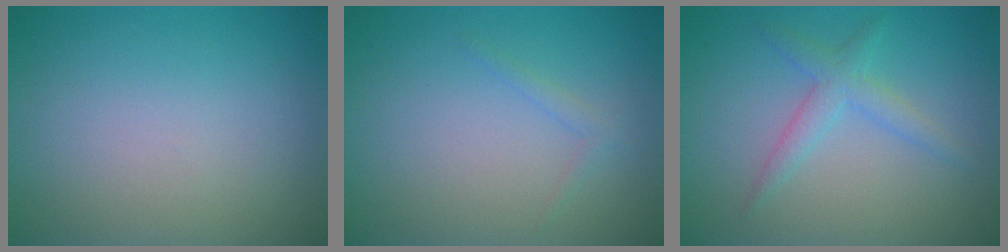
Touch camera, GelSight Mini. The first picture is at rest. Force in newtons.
{"total": 0.8, "press": 0.8, "slide": 0.0}
{"total": 2.3, "press": 2.3, "slide": 0.1}